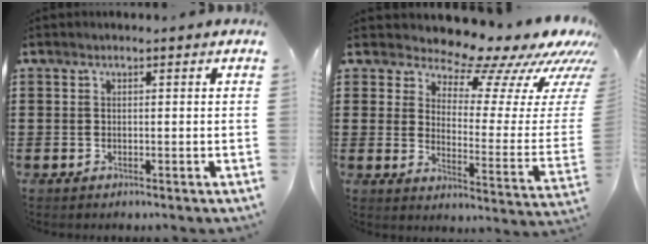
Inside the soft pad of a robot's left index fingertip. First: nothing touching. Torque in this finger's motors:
{"motor_torque": [1.53, -0.61, 0.62, 0.04]}